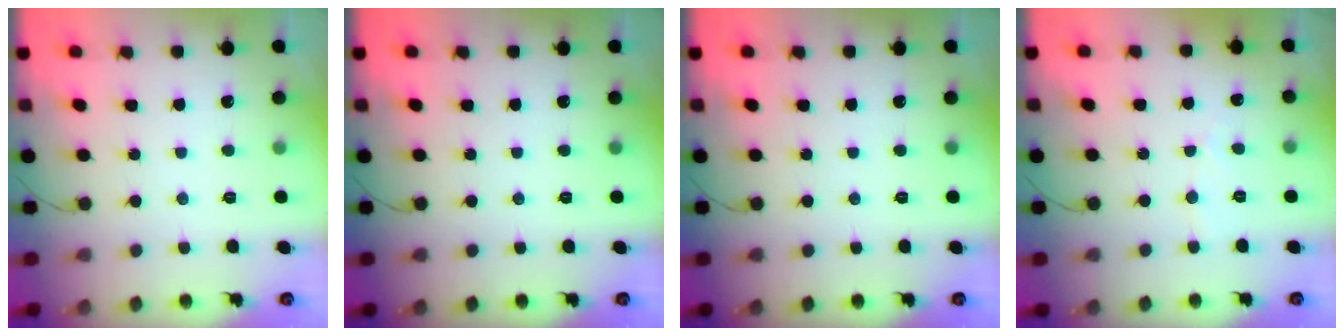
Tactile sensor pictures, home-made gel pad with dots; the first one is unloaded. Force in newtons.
{"total": 0.0}
{"total": 0.0}
{"total": 2.8, "press": 2.8, "slide": 0.2}